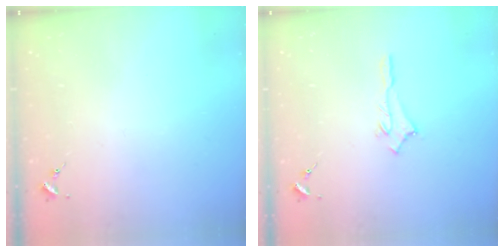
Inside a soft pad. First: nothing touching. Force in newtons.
{"total": 2.5, "press": 2.5, "slide": 0.2}